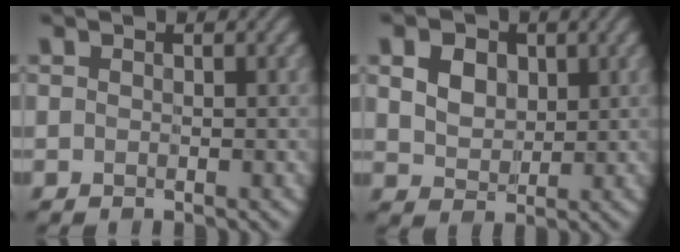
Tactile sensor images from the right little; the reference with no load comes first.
{"total": 5.0, "force": [1.6, 3.8, 2.8], "torque": [-0.071, 0.013, 0.019]}